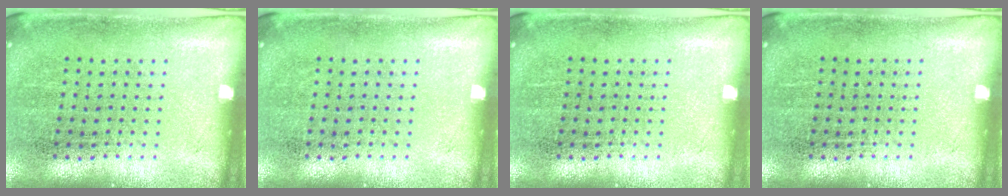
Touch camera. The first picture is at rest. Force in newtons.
{"total": 0.0}
{"total": 0.0}
{"total": 0.0}